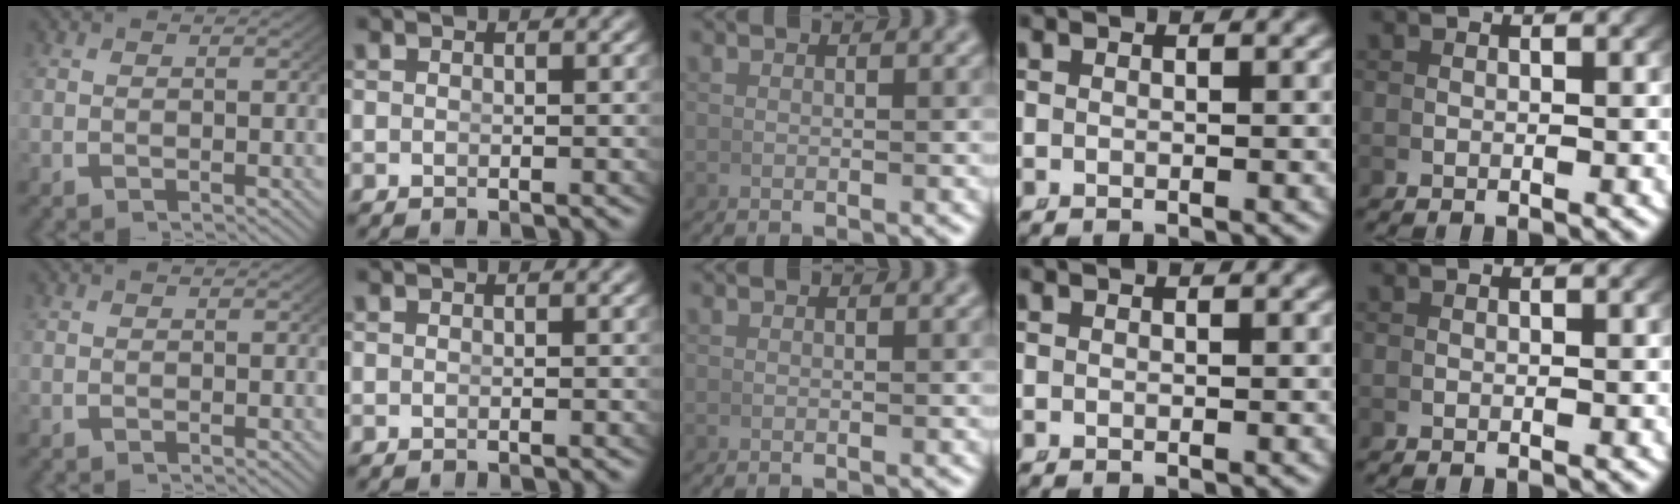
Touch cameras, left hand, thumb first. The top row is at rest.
{}